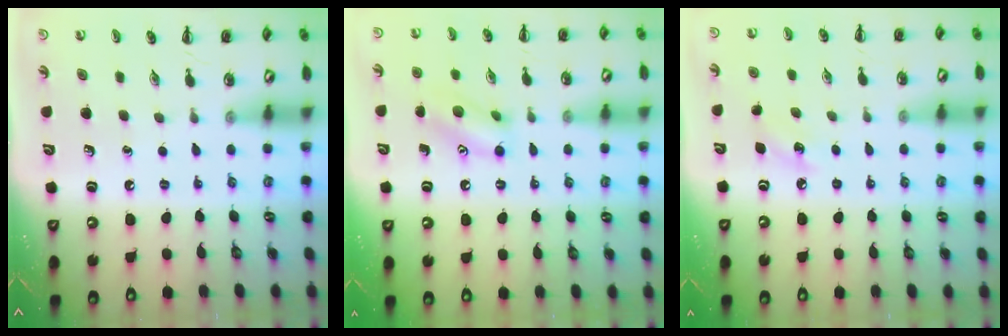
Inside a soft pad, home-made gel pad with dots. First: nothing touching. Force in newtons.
{"total": 11.1, "press": 11.0, "slide": 1.0}
{"total": 5.6, "press": 5.4, "slide": 1.6}